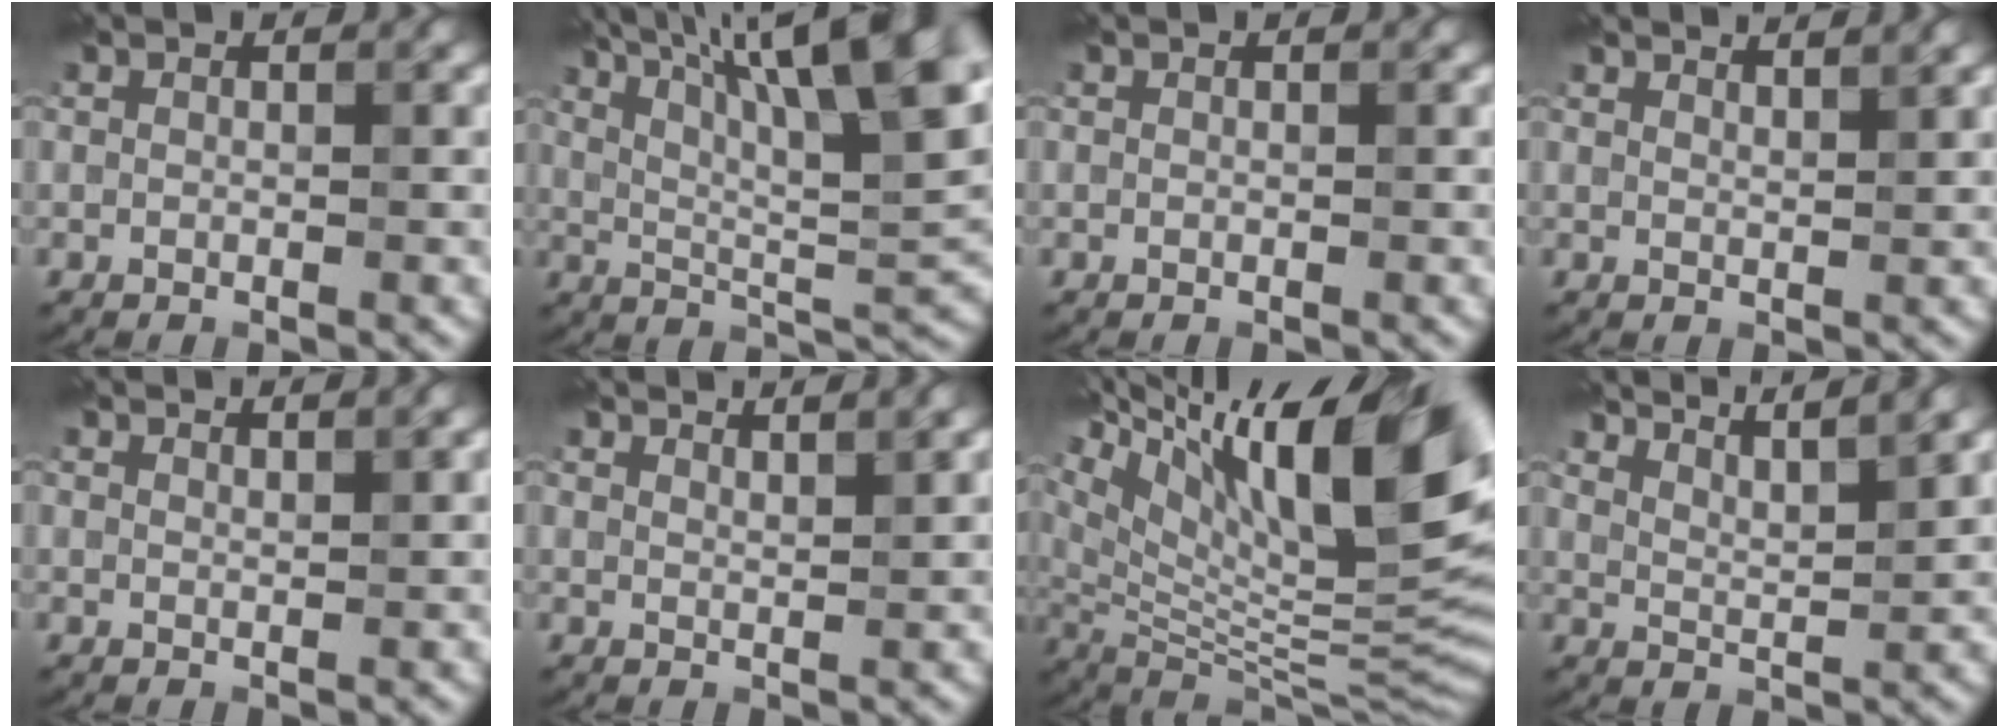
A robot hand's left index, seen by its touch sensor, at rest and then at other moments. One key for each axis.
{"total": 15.4, "fx": 8.0, "fy": 4.1, "fz": 12.6, "tx": -0.186, "ty": 0.019, "tz": 0.122}
{"total": 0.0}
{"total": 2.8, "fx": 2.5, "fy": 0.6, "fz": 1.1, "tx": 0.002, "ty": 0.013, "tz": 0.020}
{"total": 2.0, "fx": 1.9, "fy": 0.4, "fz": 0.7, "tx": 0.001, "ty": 0.004, "tz": 0.017}
{"total": 3.3, "fx": 3.0, "fy": 0.7, "fz": 1.3, "tx": 0.003, "ty": 0.016, "tz": 0.026}
{"total": 17.9, "fx": 8.8, "fy": 5.5, "fz": 14.6, "tx": -0.243, "ty": 0.027, "tz": 0.154}
{"total": 6.4, "fx": 5.5, "fy": 1.2, "fz": 2.9, "tx": -0.027, "ty": 0.021, "tz": 0.061}